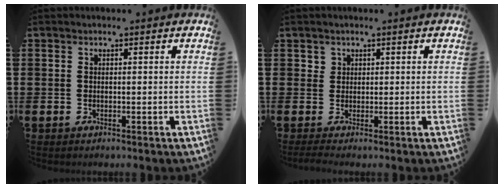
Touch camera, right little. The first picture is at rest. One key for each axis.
{"total": 1.3, "fx": 0.5, "fy": 1.2, "fz": 0.3, "tx": 0.015, "ty": -0.004, "tz": 0.004}